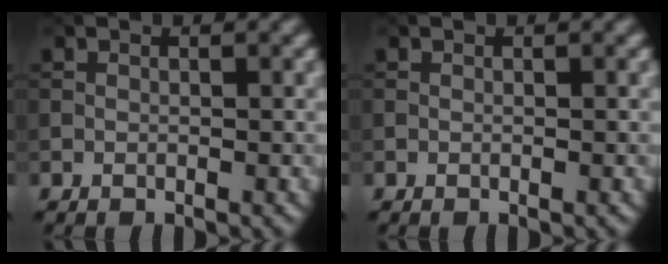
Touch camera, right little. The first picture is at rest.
{"total": 0.0}